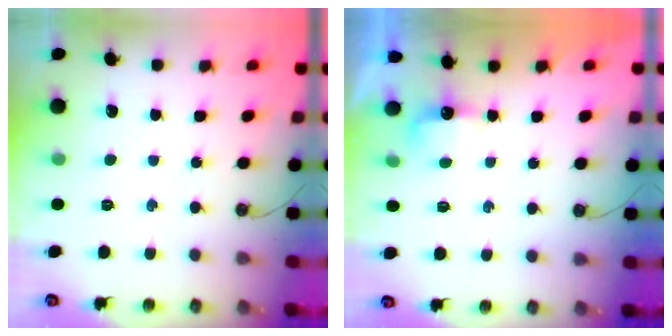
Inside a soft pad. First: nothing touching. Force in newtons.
{"total": 5.0, "press": 4.9, "slide": 0.8}